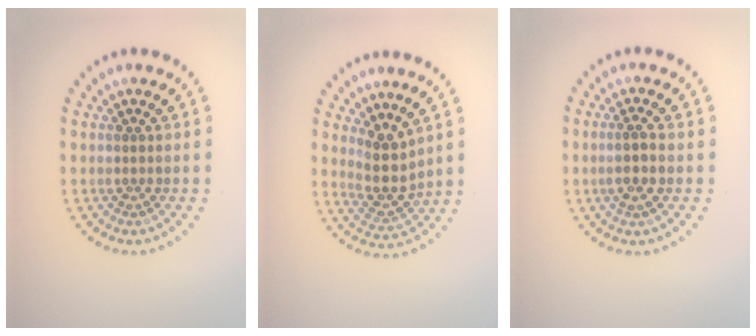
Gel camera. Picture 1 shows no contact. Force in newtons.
{"total": 3.2, "press": 2.5, "slide": 2.0}
{"total": 1.7, "press": 1.6, "slide": 0.8}